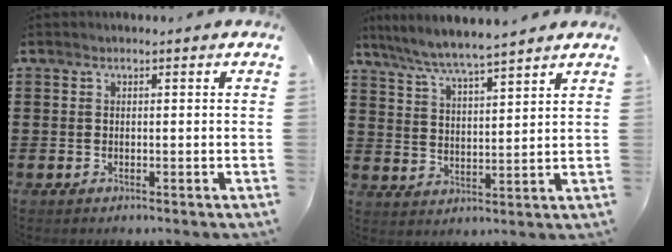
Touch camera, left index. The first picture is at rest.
{"total": 5.5, "force": [5.2, -0.5, 1.7], "torque": [-0.057, -0.029, 0.089]}